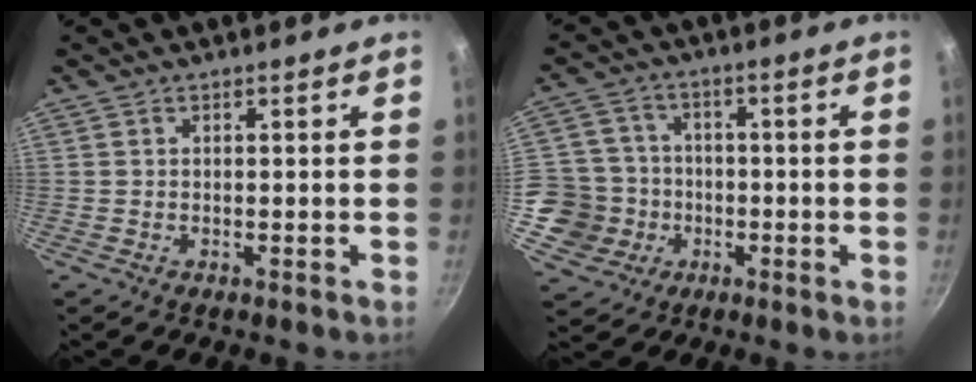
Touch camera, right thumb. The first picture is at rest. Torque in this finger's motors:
{"motor_torque": [0.44, -0.10, 0.04, 0.13, 0.04]}